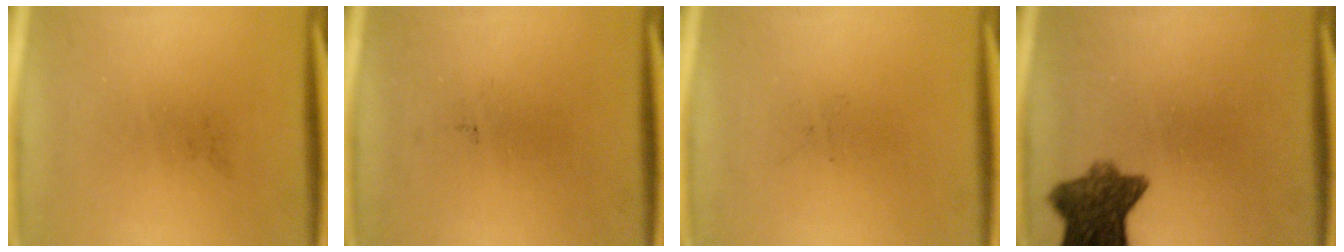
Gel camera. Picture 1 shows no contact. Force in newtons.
{"total": 0.0}
{"total": 0.0}
{"total": 8.6}